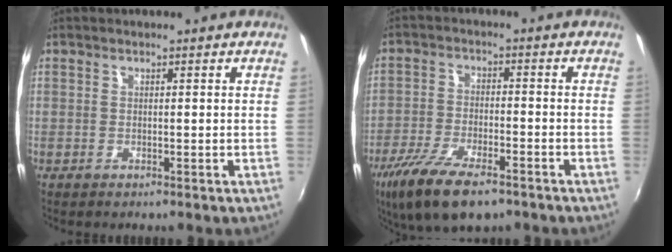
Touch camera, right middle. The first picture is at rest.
{"total": 13.4, "force": [-9.1, 4.7, 8.7], "torque": [-0.193, -0.038, -0.167]}